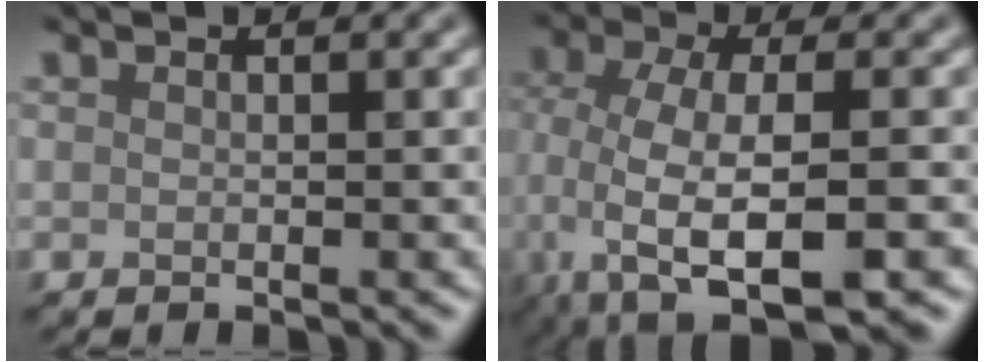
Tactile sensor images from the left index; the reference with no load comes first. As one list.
[{"total": 9.2, "force": [-3.3, 3.8, 7.8], "torque": [-0.152, -0.021, -0.052]}]